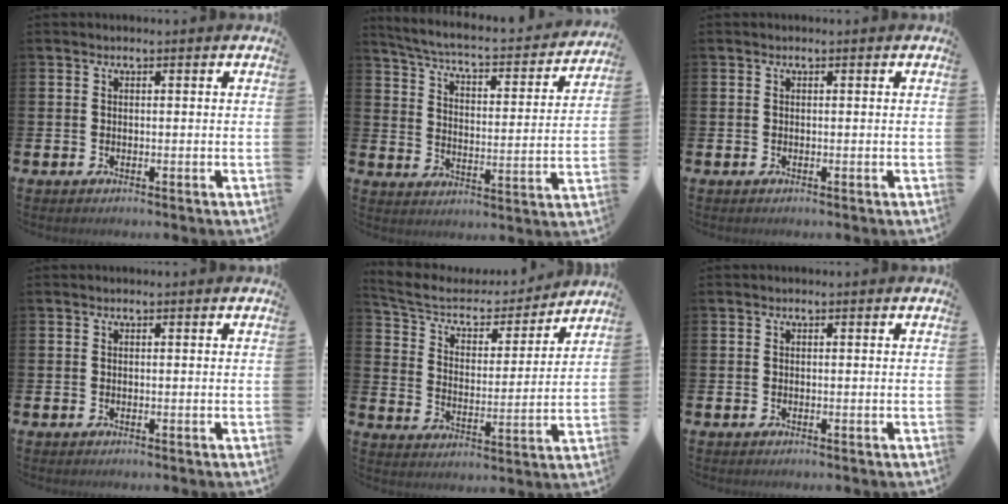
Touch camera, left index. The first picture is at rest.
{"total": 5.0, "force": [4.5, 0.8, 2.0], "torque": [-0.063, -0.038, 0.066]}
{"total": 0.0}
{"total": 0.0}
{"total": 7.1, "force": [6.3, 2.7, 1.9], "torque": [-0.065, -0.048, 0.104]}
{"total": 0.0}